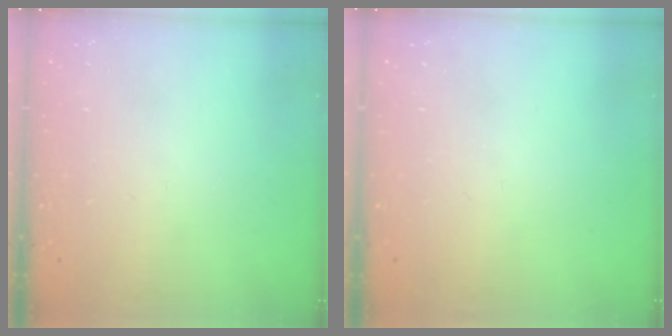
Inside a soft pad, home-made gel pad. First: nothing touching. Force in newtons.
{"total": 0.0}